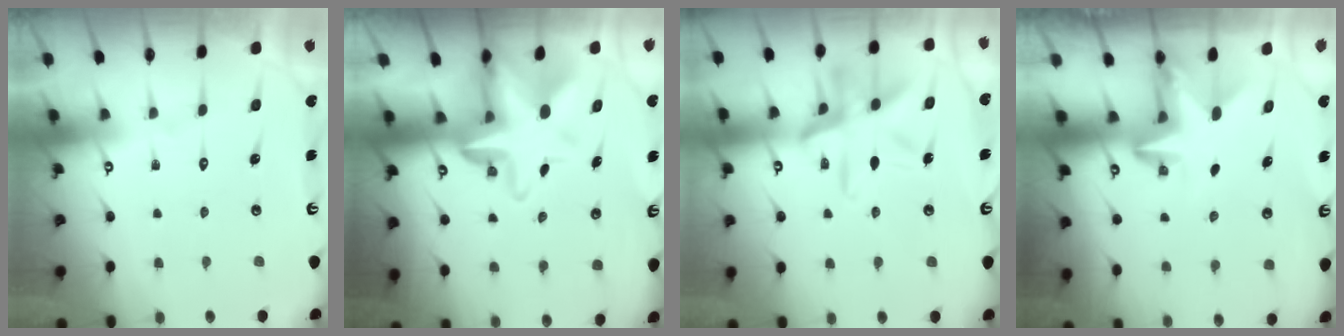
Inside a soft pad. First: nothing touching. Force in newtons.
{"total": 9.6, "press": 9.5, "slide": 1.6}
{"total": 14.0, "press": 14.0, "slide": 1.2}
{"total": 3.6, "press": 3.6, "slide": 0.2}